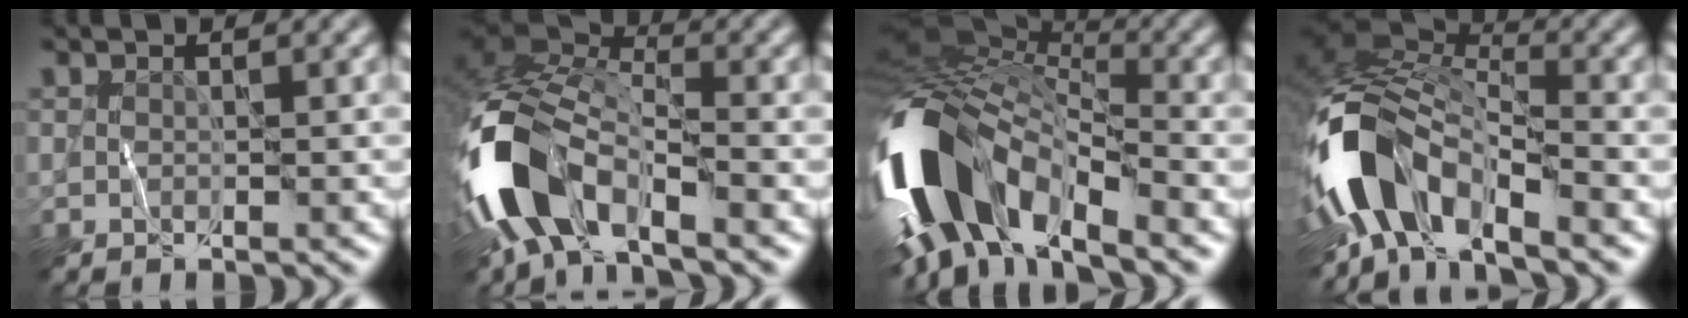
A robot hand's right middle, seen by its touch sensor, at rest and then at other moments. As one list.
[{"total": 11.4, "force": [-5.3, 5.7, 8.3], "torque": [-0.165, -0.005, -0.112]}, {"total": 12.7, "force": [-5.0, 6.7, 9.6], "torque": [-0.189, 0.002, -0.104]}, {"total": 9.3, "force": [-4.8, 4.5, 6.6], "torque": [-0.124, 0.007, -0.105]}]